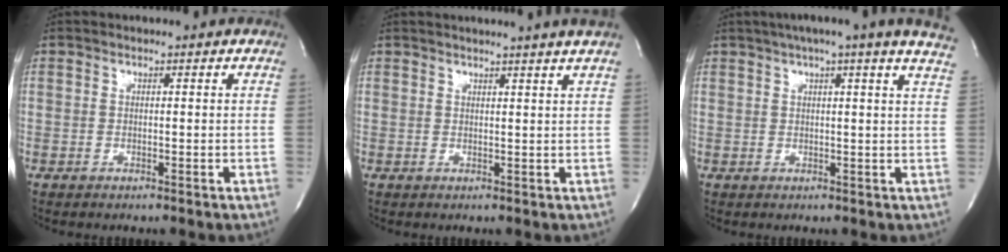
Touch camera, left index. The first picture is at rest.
{"total": 4.9, "force": [4.2, -1.4, 2.1], "torque": [-0.027, 0.000, 0.041]}
{"total": 15.6, "force": [12.6, -0.4, 9.2], "torque": [-0.143, 0.015, 0.143]}